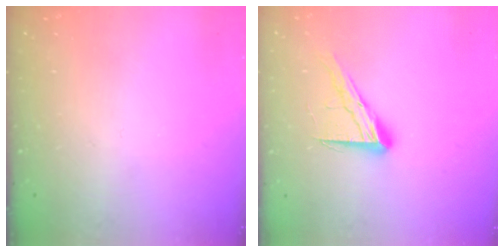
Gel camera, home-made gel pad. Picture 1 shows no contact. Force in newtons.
{"total": 12.3, "press": 12.2, "slide": 1.1}